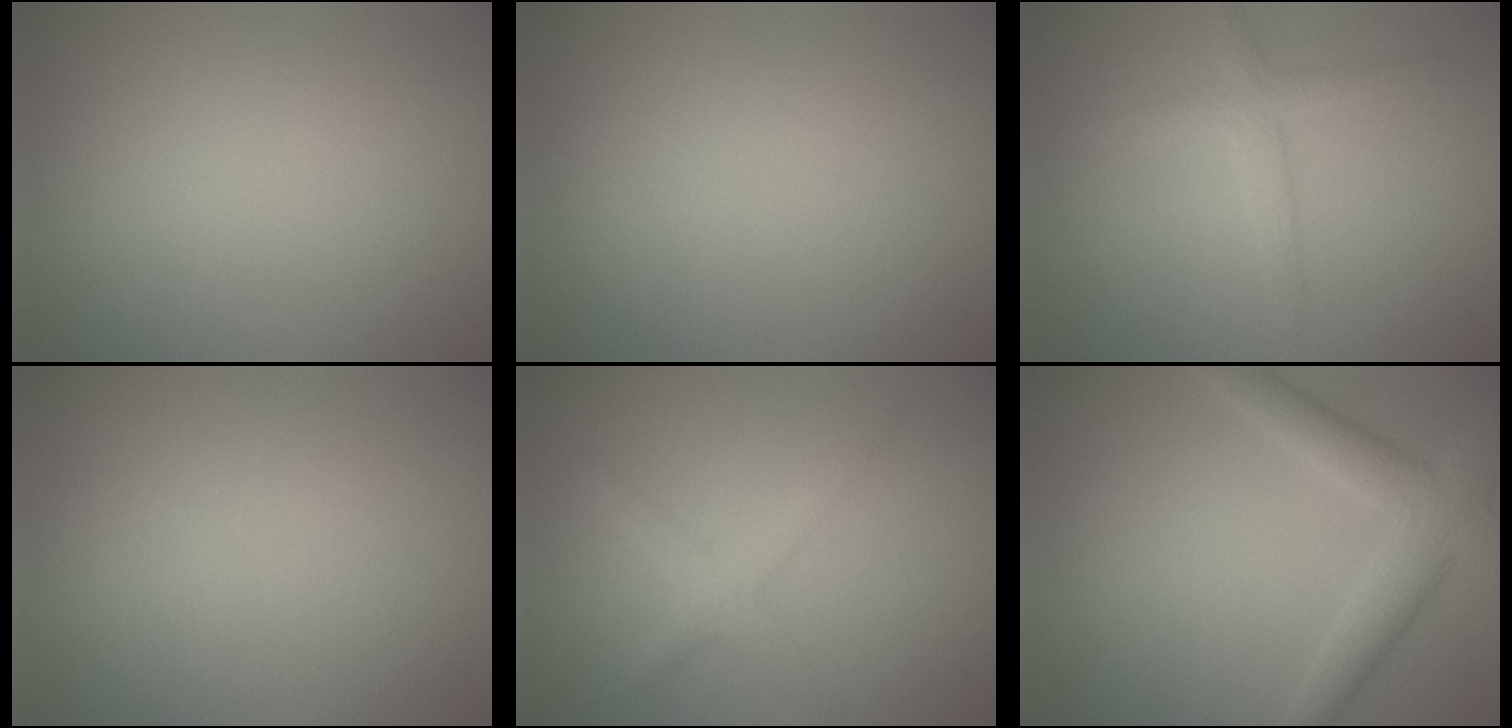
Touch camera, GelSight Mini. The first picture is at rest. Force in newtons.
{"total": 0.0}
{"total": 2.2, "press": 2.2, "slide": 0.1}
{"total": 0.0}
{"total": 2.3, "press": 2.3, "slide": 0.2}
{"total": 4.5, "press": 4.5, "slide": 0.2}